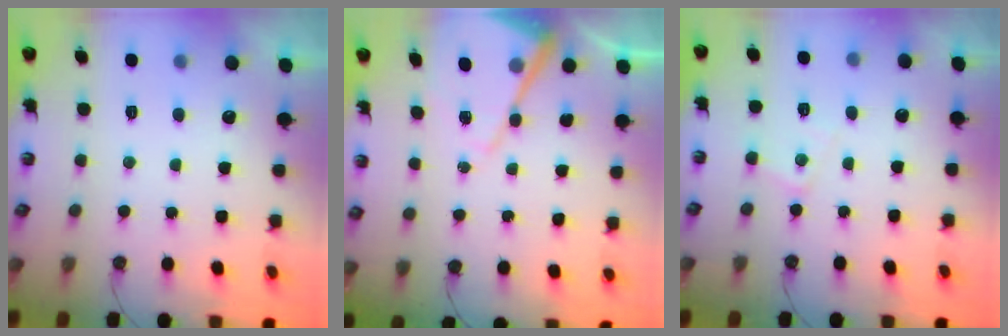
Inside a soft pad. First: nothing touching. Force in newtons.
{"total": 10.8, "press": 10.8, "slide": 0.9}
{"total": 6.4, "press": 6.4, "slide": 0.5}